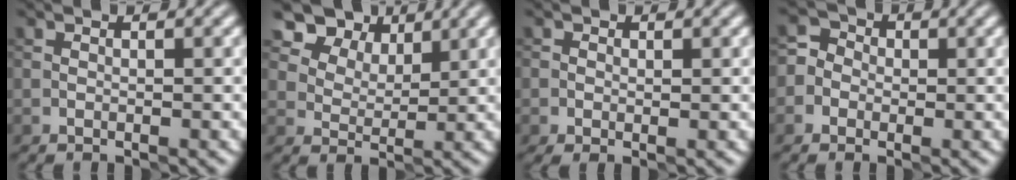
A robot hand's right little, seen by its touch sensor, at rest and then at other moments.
{"total": 6.3, "force": [4.7, 3.4, 2.4], "torque": [-0.041, -0.010, 0.105]}
{"total": 1.1, "force": [-0.1, 0.7, 0.9], "torque": [-0.013, 0.002, 0.001]}
{"total": 2.5, "force": [-0.4, 2.3, 0.7], "torque": [0.007, 0.014, -0.017]}